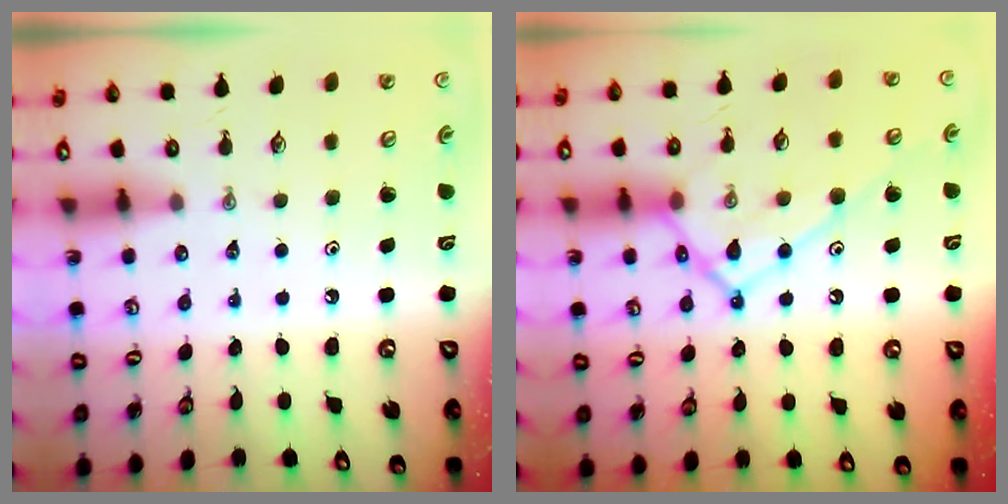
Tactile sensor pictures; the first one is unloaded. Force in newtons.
{"total": 14.8, "press": 14.7, "slide": 1.5}